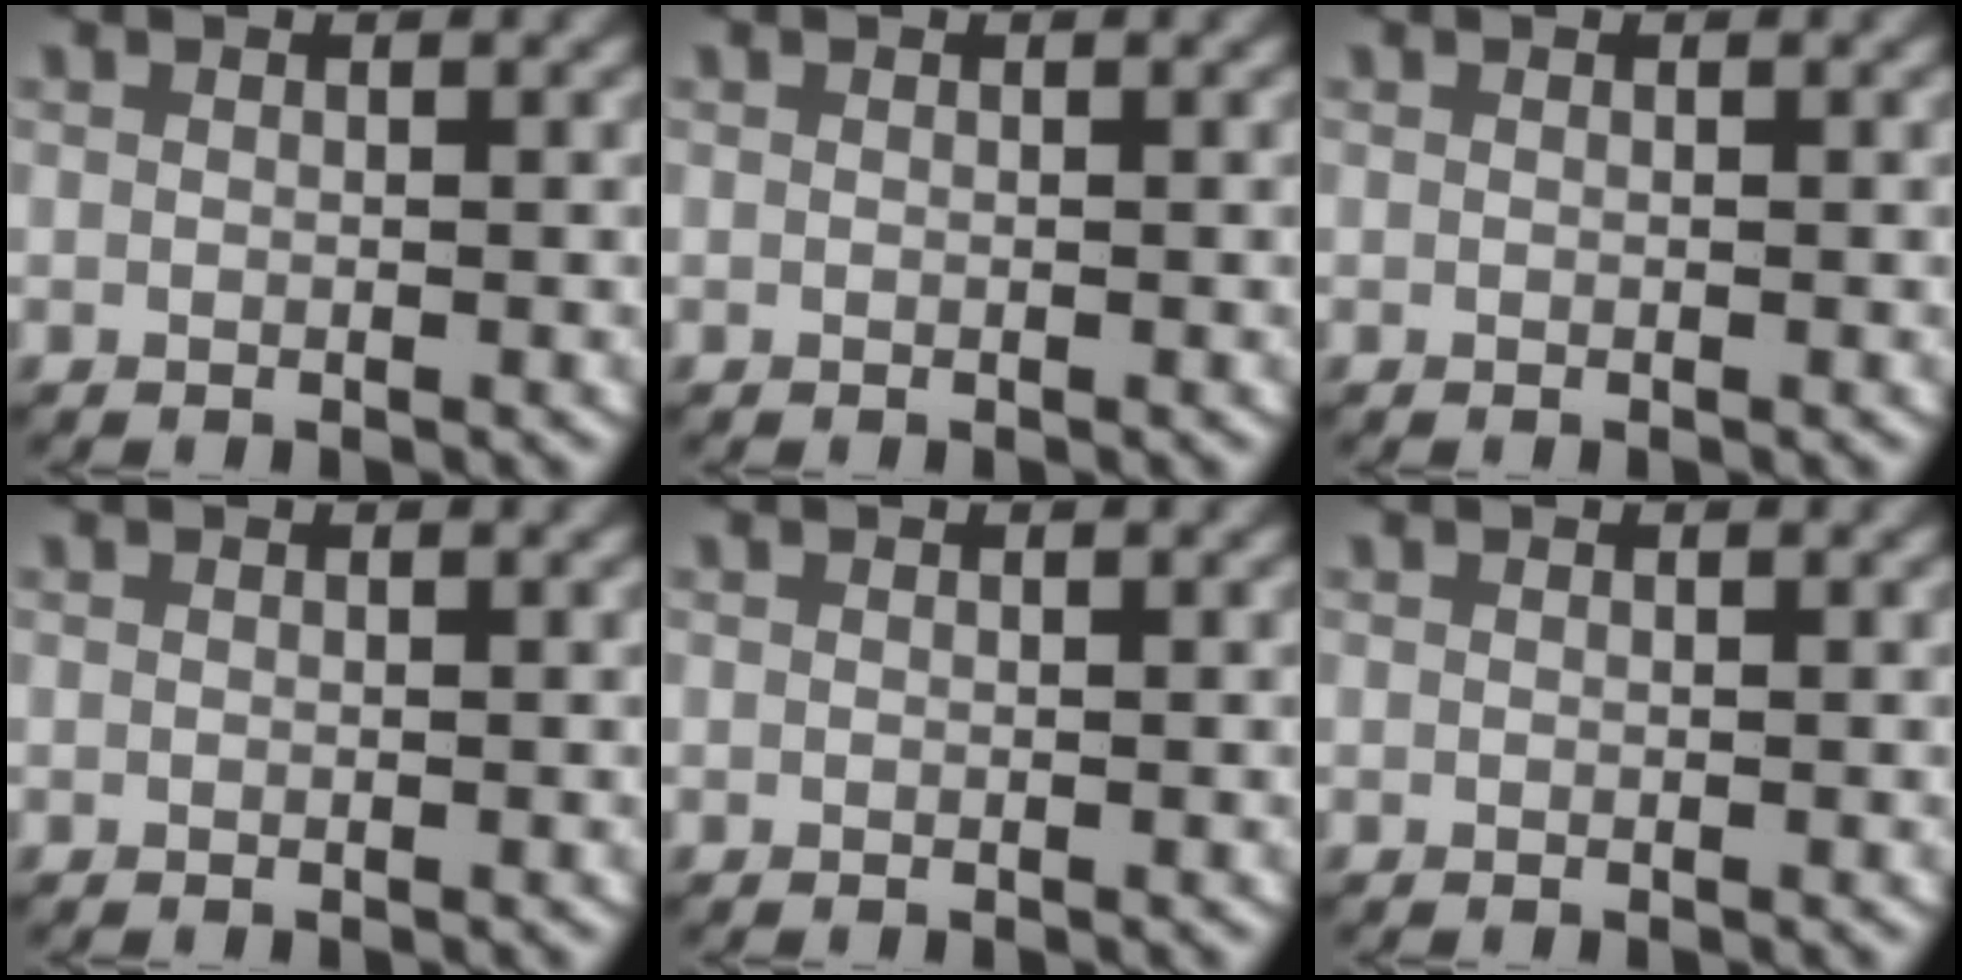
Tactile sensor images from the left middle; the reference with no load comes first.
{"total": 0.0}
{"total": 0.0}
{"total": 0.0}
{"total": 0.0}
{"total": 0.0}